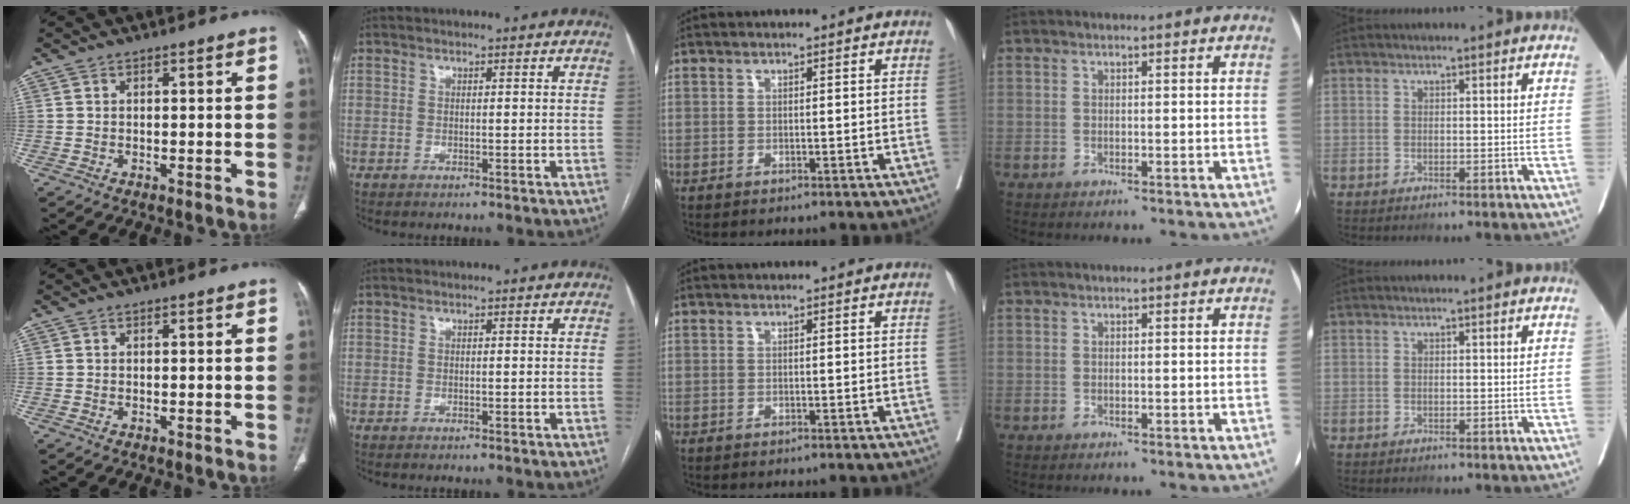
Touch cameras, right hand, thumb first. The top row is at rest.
{}